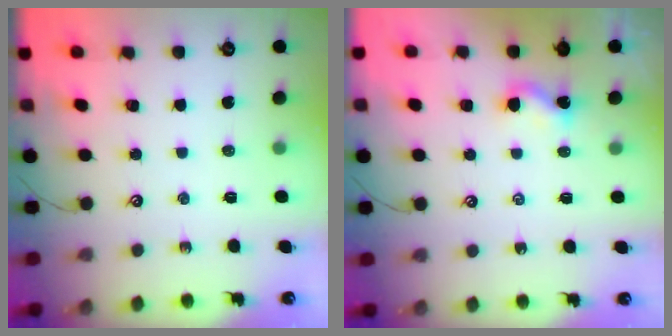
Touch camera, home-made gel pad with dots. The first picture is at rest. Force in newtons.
{"total": 2.7, "press": 2.7, "slide": 0.3}